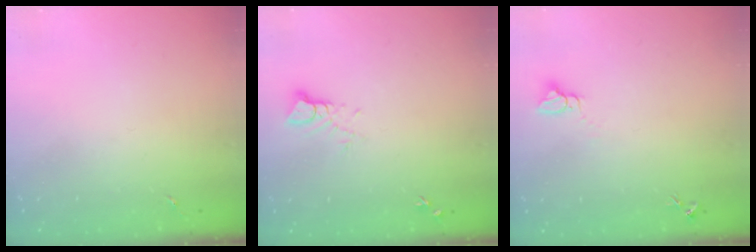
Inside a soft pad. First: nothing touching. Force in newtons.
{"total": 3.5, "press": 3.5, "slide": 0.2}
{"total": 2.7, "press": 2.7, "slide": 0.1}